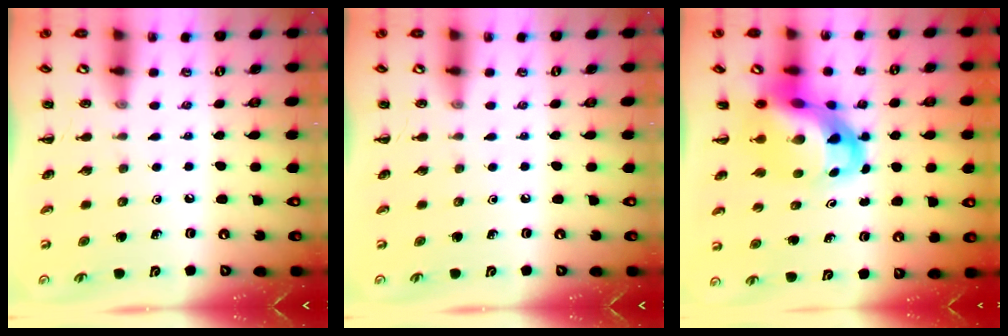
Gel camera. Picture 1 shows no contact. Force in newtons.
{"total": 0.0}
{"total": 9.0, "press": 8.5, "slide": 2.7}